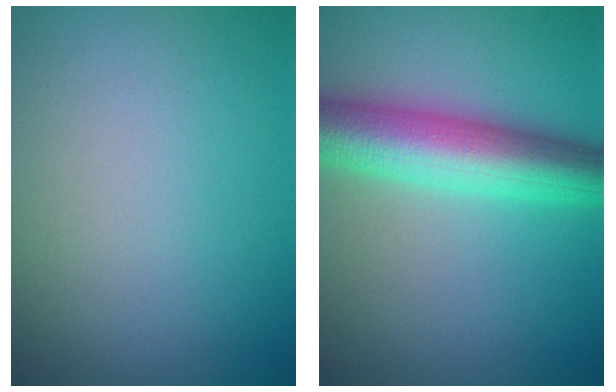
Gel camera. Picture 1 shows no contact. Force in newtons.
{"total": 7.7, "press": 7.7, "slide": 0.0}